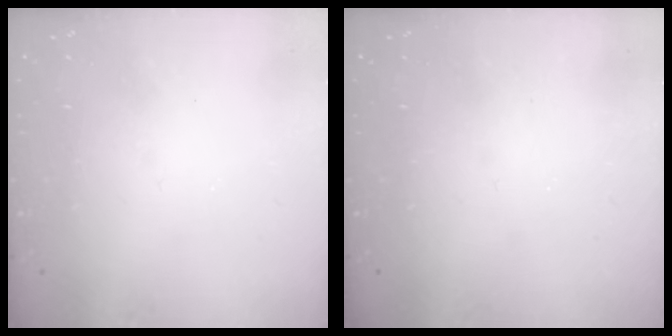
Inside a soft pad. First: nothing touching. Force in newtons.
{"total": 0.0}